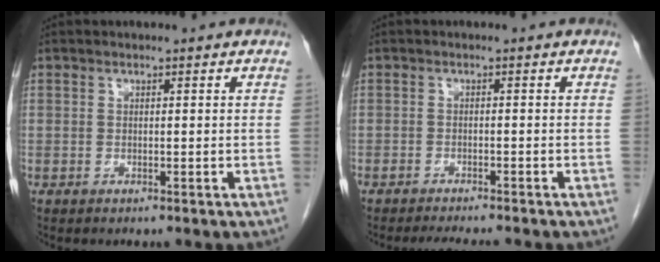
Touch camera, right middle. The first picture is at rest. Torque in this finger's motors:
{"motor_torque": [0.63, -0.42, 0.06, 0.03]}